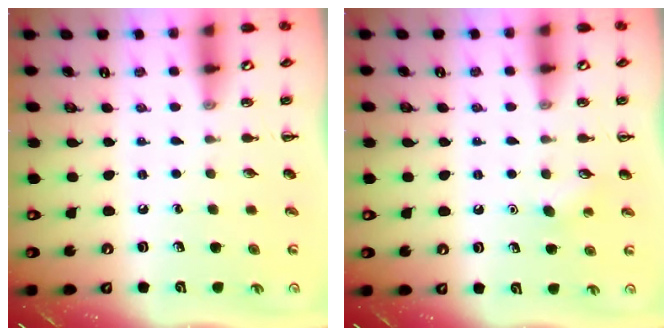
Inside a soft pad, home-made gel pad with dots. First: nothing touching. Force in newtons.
{"total": 3.4, "press": 3.3, "slide": 0.7}